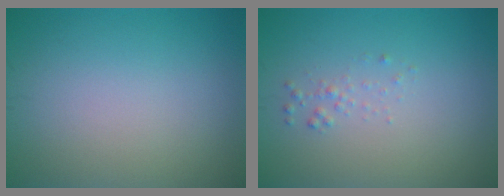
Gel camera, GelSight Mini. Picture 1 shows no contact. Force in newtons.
{"total": 0.8, "press": 0.8, "slide": 0.1}